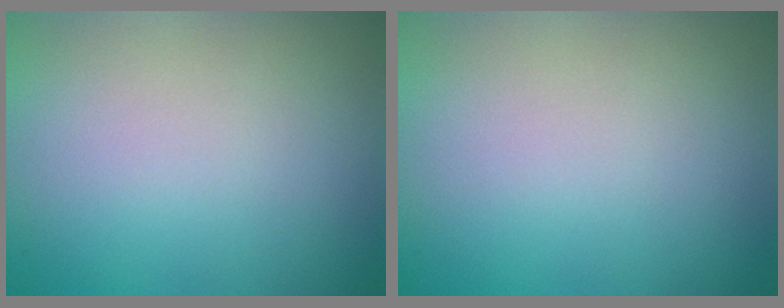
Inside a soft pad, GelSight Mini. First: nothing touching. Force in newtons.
{"total": 0.0}